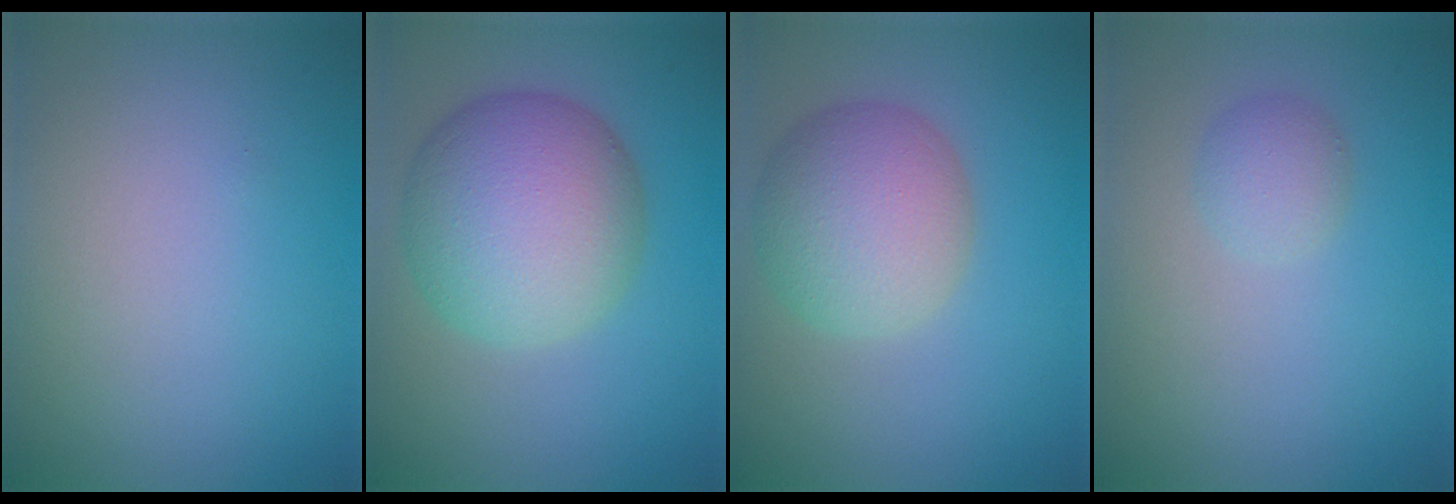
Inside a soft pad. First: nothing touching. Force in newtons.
{"total": 9.0, "press": 9.0, "slide": 0.4}
{"total": 6.1, "press": 6.1, "slide": 0.1}
{"total": 1.7, "press": 1.7, "slide": 0.1}